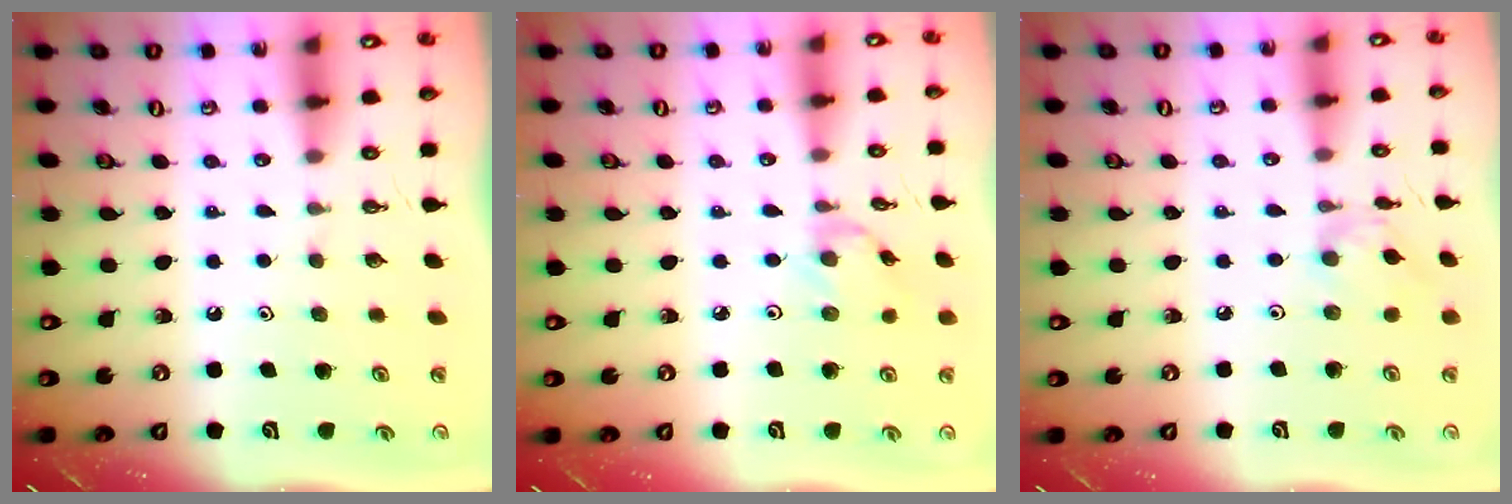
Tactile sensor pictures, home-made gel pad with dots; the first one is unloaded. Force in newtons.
{"total": 0.9, "press": 0.8, "slide": 0.3}
{"total": 2.9, "press": 2.9, "slide": 0.2}